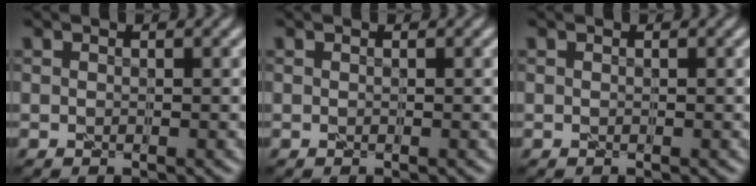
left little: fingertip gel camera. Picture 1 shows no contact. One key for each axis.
{"total": 0.0}
{"total": 0.0}